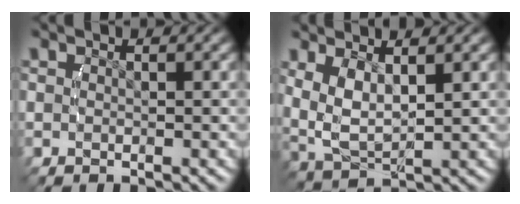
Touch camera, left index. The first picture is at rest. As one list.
[{"total": 6.1, "force": [1.2, 4.4, 4.1], "torque": [-0.108, -0.016, 0.029]}]